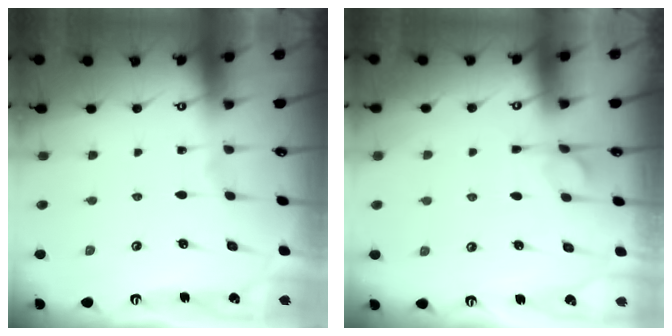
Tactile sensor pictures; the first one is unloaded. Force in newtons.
{"total": 1.6, "press": 0.8, "slide": 1.3}